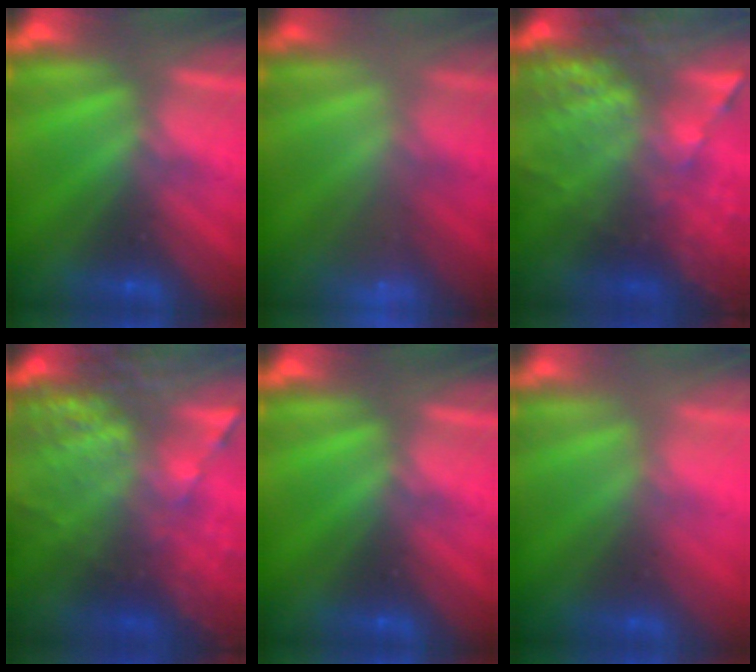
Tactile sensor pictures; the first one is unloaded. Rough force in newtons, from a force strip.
{"total": 2.3}
{"total": 9.2}
{"total": 9.2}
{"total": 0.0}
{"total": 2.9}